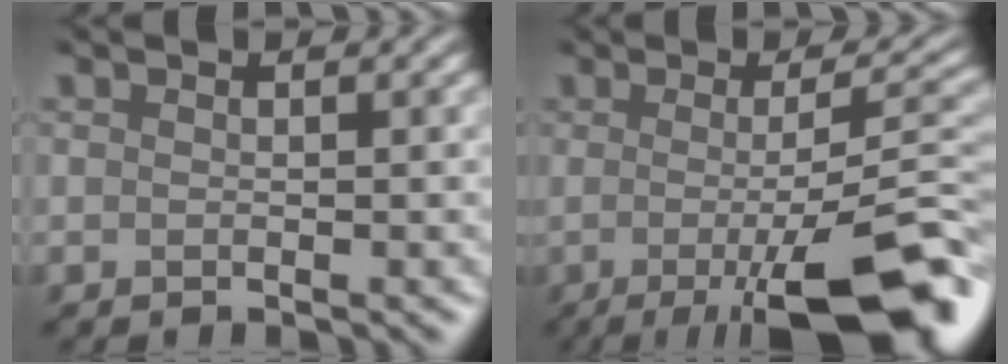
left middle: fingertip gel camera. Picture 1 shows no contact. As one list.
[{"total": 11.8, "force": [-3.7, 2.9, 10.8], "torque": [-0.143, -0.007, -0.054]}]